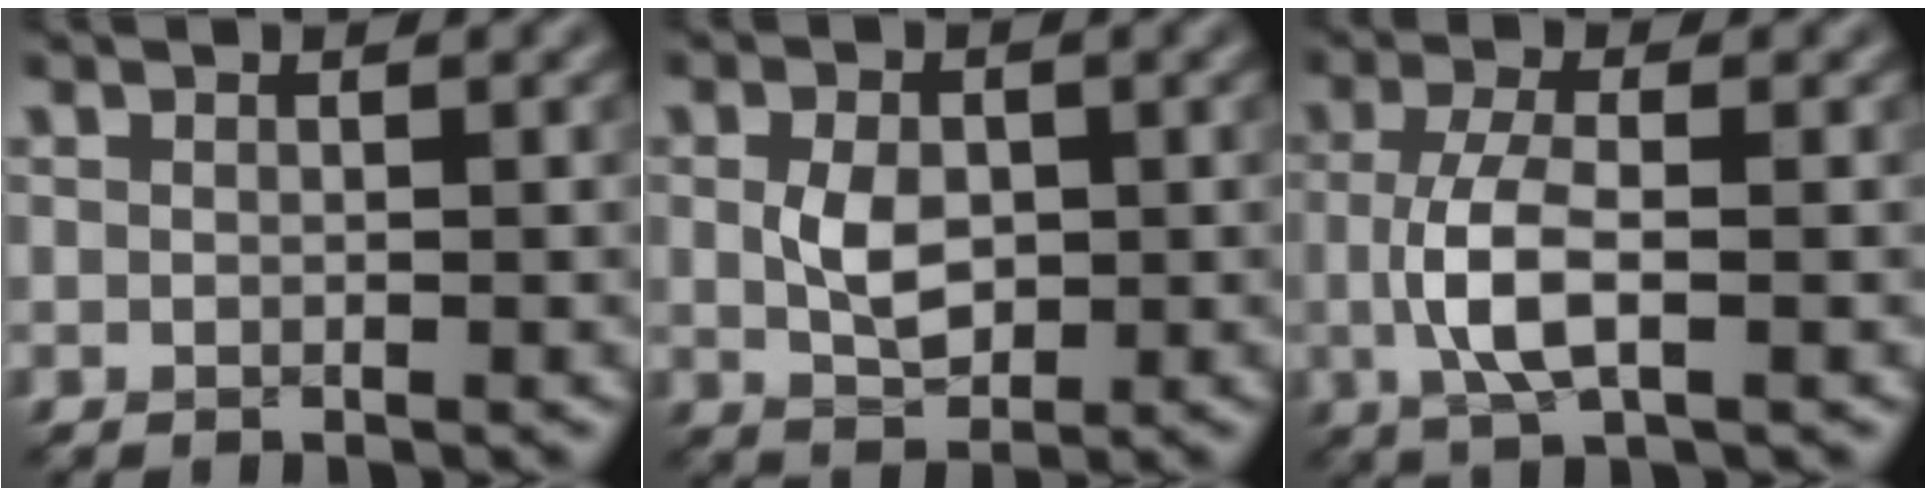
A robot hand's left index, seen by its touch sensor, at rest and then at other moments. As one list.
[{"total": 3.3, "force": [0.0, 2.1, 2.6], "torque": [-0.057, -0.001, -0.002]}, {"total": 4.3, "force": [-0.6, 1.5, 4.0], "torque": [-0.098, -0.002, -0.017]}]